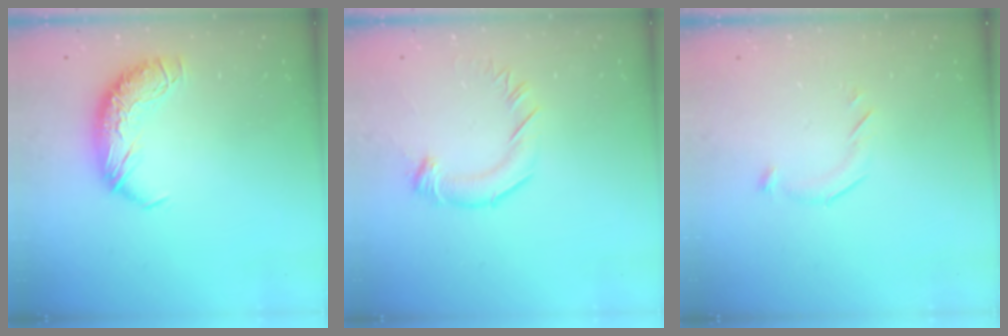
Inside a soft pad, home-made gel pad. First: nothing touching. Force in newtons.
{"total": 2.1, "press": 2.1, "slide": 0.3}
{"total": 6.5, "press": 6.4, "slide": 0.7}